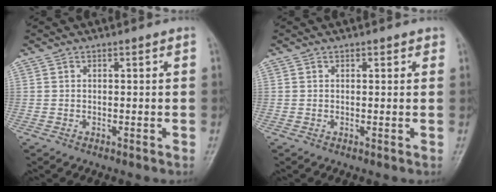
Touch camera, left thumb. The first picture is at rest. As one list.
[{"total": 0.9, "force": [0.6, 0.6, 0.4], "torque": [0.002, -0.003, 0.003]}]